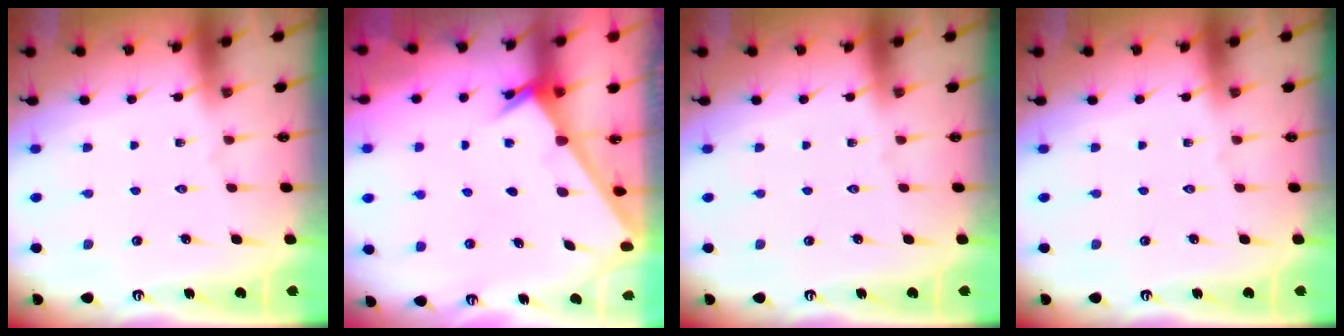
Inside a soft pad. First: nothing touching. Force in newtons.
{"total": 2.3, "press": 2.3, "slide": 0.2}
{"total": 0.0}
{"total": 0.0}